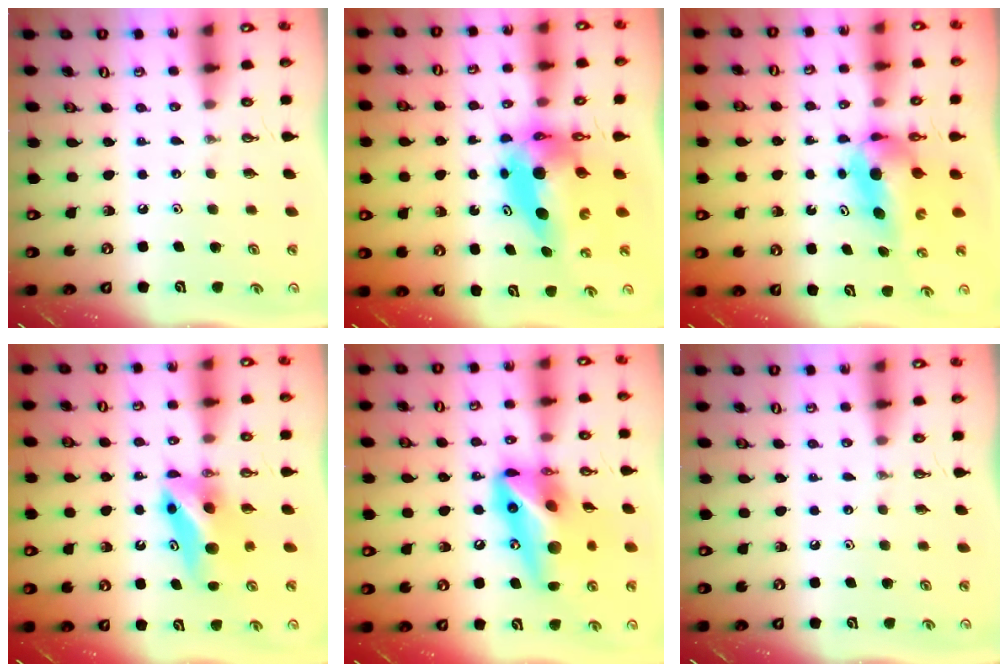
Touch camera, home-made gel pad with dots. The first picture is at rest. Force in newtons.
{"total": 8.5, "press": 8.5, "slide": 0.9}
{"total": 5.3, "press": 5.3, "slide": 0.7}
{"total": 8.1, "press": 7.3, "slide": 3.5}
{"total": 18.0, "press": 17.8, "slide": 2.9}
{"total": 0.0}